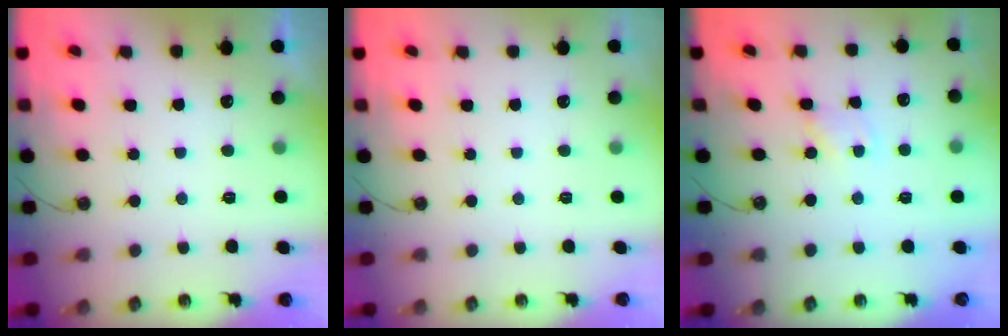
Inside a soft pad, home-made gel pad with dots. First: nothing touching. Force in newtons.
{"total": 0.0}
{"total": 1.1, "press": 1.0, "slide": 0.1}